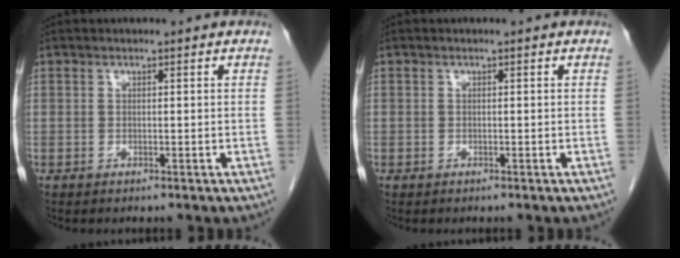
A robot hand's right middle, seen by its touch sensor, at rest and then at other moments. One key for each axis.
{"total": 0.0}